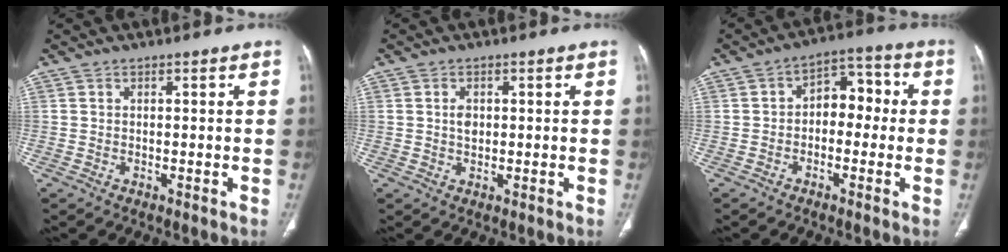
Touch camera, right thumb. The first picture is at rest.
{"total": 2.0, "force": [0.3, 1.4, 1.4], "torque": [-0.021, 0.000, 0.008]}
{"total": 7.8, "force": [-0.3, 5.2, 5.7], "torque": [-0.048, 0.037, -0.018]}